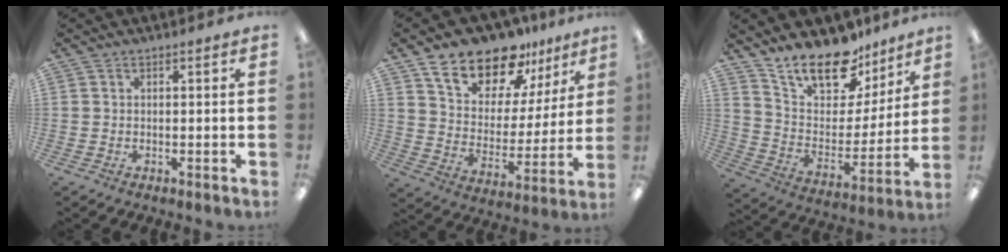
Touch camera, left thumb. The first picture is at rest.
{"total": 15.7, "force": [13.1, 7.1, 4.9], "torque": [-0.096, -0.098, 0.240]}
{"total": 18.1, "force": [14.2, 8.4, 7.5], "torque": [-0.135, -0.100, 0.257]}